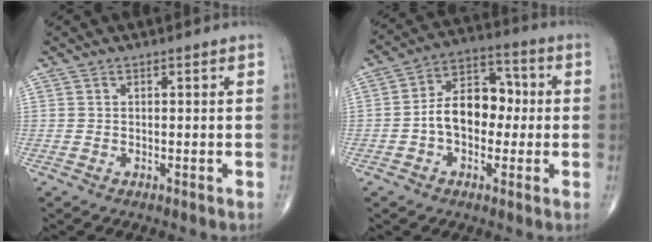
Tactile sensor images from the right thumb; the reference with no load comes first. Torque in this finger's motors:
{"motor_torque": [1.37, 1.38, 1.06, -0.19, 0.05]}